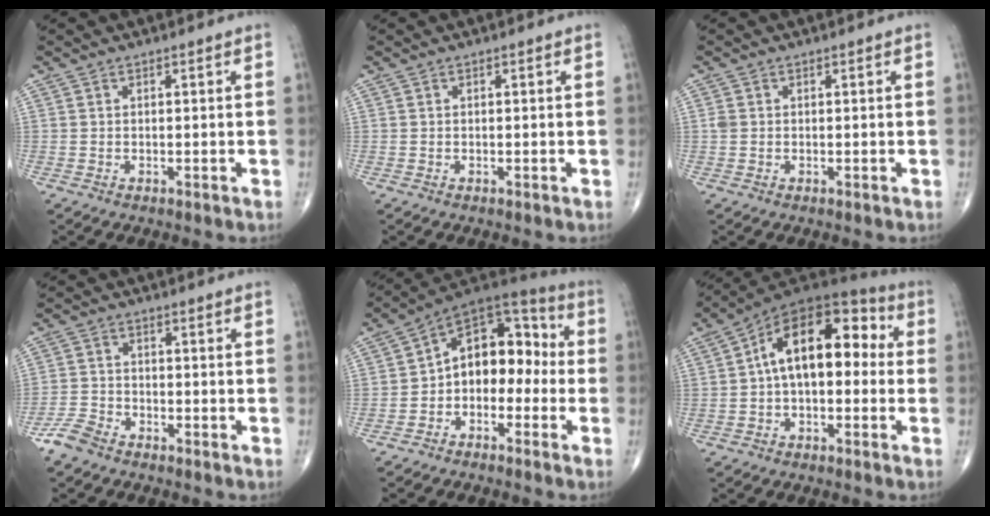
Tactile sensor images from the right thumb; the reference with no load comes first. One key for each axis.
{"total": 0.0}
{"total": 1.1, "fx": 0.1, "fy": 0.9, "fz": 0.6, "tx": -0.015, "ty": 0.002, "tz": 0.002}
{"total": 4.4, "fx": -3.6, "fy": 2.0, "fz": 1.5, "tx": -0.034, "ty": 0.007, "tz": -0.076}
{"total": 13.1, "fx": -1.9, "fy": 9.0, "fz": 9.4, "tx": -0.092, "ty": 0.056, "tz": -0.050}
{"total": 16.7, "fx": 1.3, "fy": 9.5, "fz": 13.6, "tx": -0.181, "ty": 0.052, "tz": 0.007}